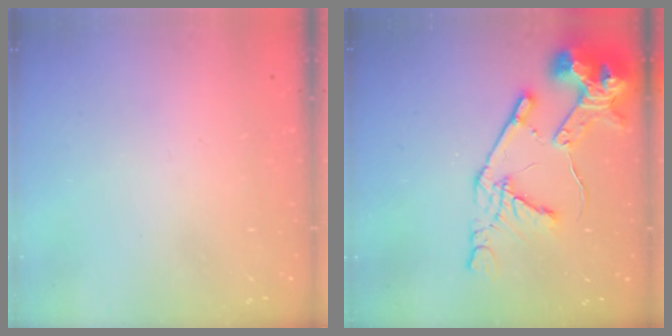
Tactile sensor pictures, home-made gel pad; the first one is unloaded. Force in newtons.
{"total": 16.9, "press": 16.9, "slide": 1.8}